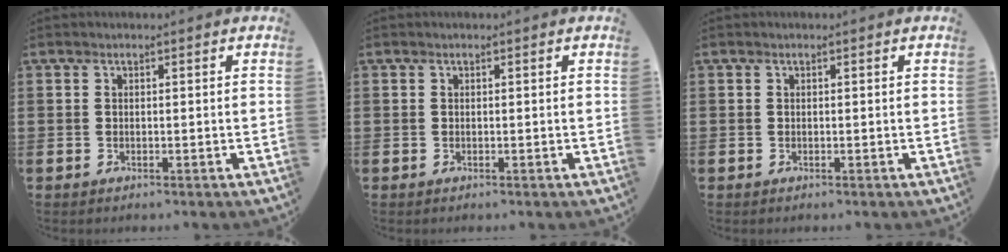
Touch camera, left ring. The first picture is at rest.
{"total": 0.0}
{"total": 0.0}